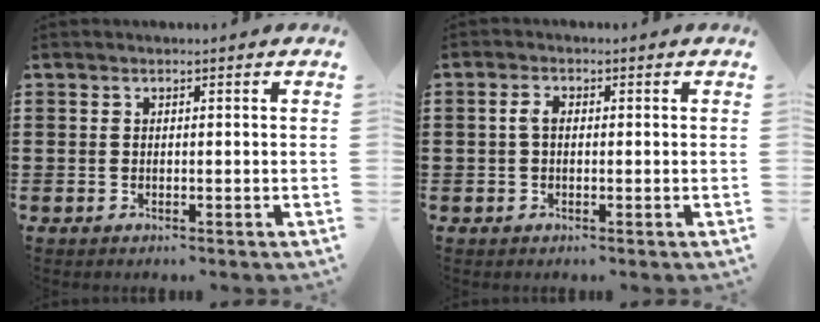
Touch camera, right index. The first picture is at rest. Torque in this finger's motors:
{"motor_torque": [0.36, -0.28, 0.09, 0.05]}